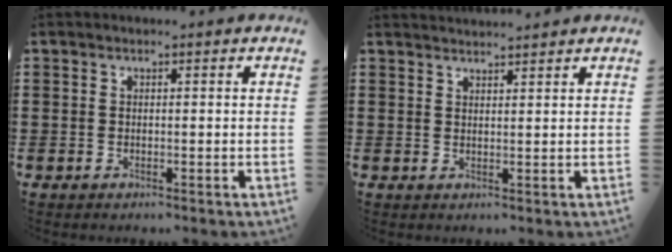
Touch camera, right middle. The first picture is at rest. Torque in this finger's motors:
{"motor_torque": [-0.07, 0.17, -0.04, -0.01]}